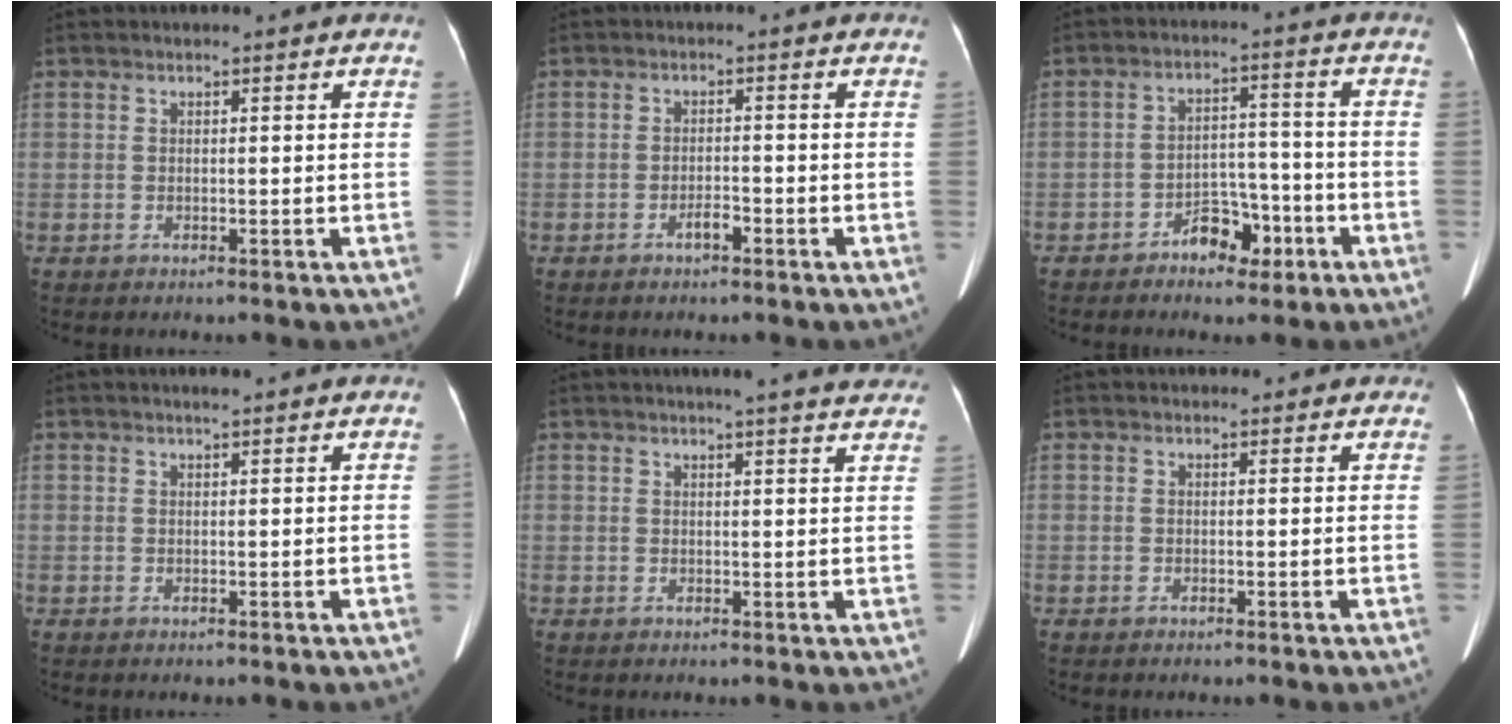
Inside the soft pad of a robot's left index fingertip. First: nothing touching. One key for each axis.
{"total": 1.7, "fx": -1.2, "fy": 0.4, "fz": 1.2, "tx": -0.021, "ty": 0.001, "tz": -0.018}
{"total": 5.9, "fx": -3.6, "fy": 3.3, "fz": 3.3, "tx": -0.049, "ty": 0.021, "tz": -0.054}
{"total": 0.7, "fx": 0.6, "fy": 0.0, "fz": 0.4, "tx": -0.011, "ty": 0.001, "tz": 0.011}
{"total": 11.1, "fx": 10.0, "fy": 1.0, "fz": 4.8, "tx": -0.049, "ty": 0.005, "tz": 0.096}
{"total": 0.9, "fx": 0.3, "fy": 0.8, "fz": 0.0, "tx": 0.005, "ty": 0.006, "tz": 0.000}